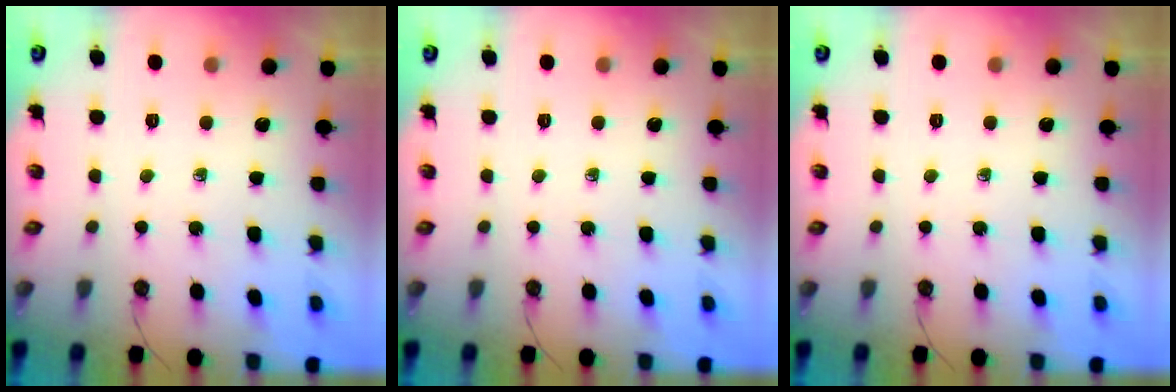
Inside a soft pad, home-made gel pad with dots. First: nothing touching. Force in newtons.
{"total": 0.0}
{"total": 0.0}